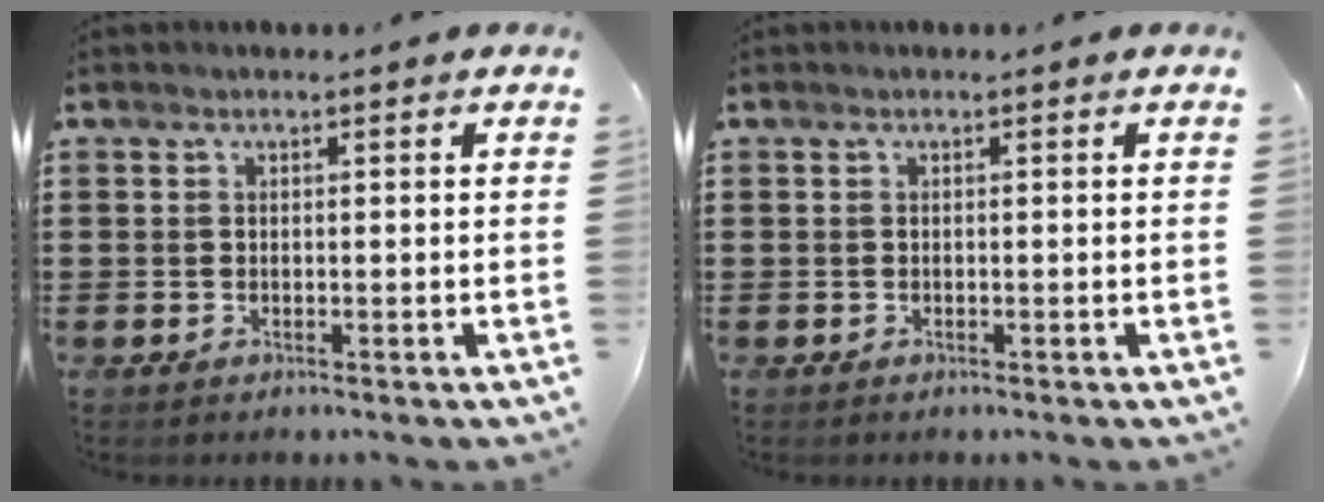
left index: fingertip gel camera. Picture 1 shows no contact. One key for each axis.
{"total": 0.0}